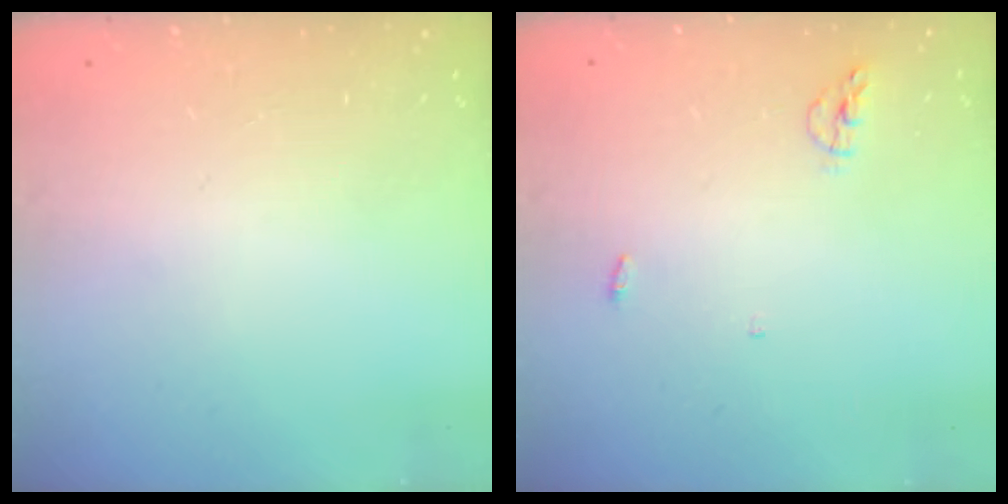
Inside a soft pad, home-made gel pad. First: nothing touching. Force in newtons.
{"total": 4.3, "press": 4.1, "slide": 1.0}